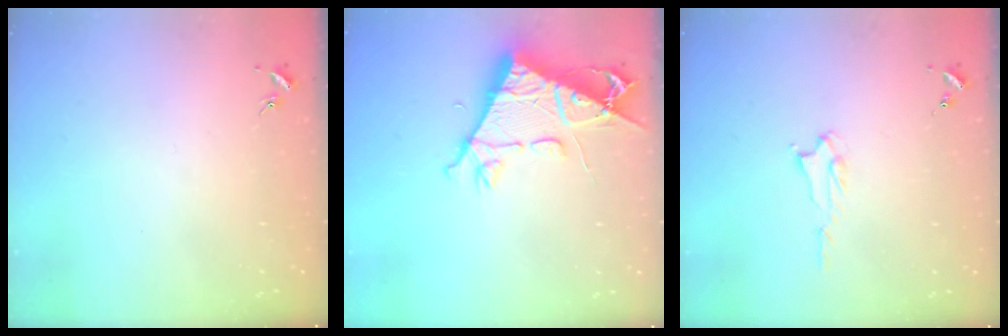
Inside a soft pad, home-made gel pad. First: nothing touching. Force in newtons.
{"total": 9.7, "press": 9.6, "slide": 1.4}
{"total": 2.2, "press": 2.2, "slide": 0.4}